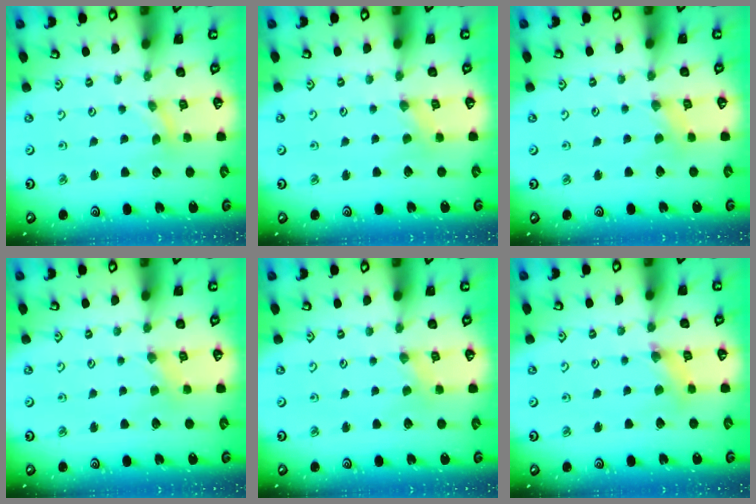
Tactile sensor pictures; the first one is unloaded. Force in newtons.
{"total": 0.0}
{"total": 0.5, "press": 0.5, "slide": 0.1}
{"total": 2.3, "press": 2.3, "slide": 0.4}
{"total": 1.0, "press": 0.9, "slide": 0.2}
{"total": 2.7, "press": 2.7, "slide": 0.4}